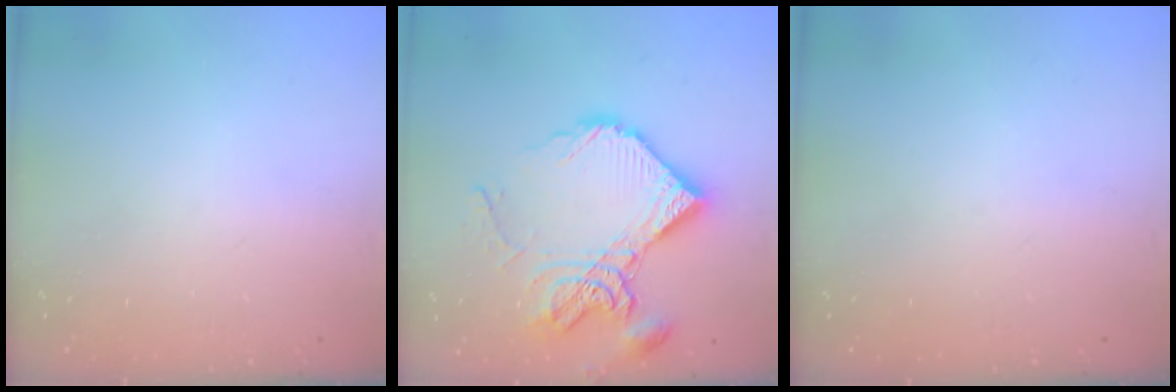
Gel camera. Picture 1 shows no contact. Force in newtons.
{"total": 18.4, "press": 18.3, "slide": 1.8}
{"total": 0.0}